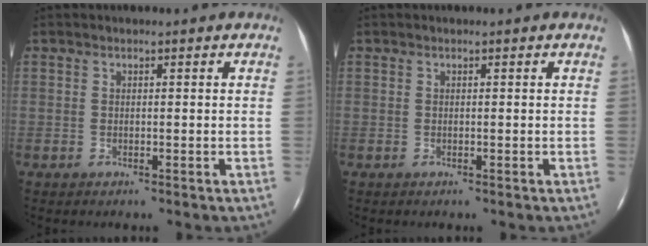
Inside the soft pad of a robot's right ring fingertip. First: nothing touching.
{"total": 0.0}